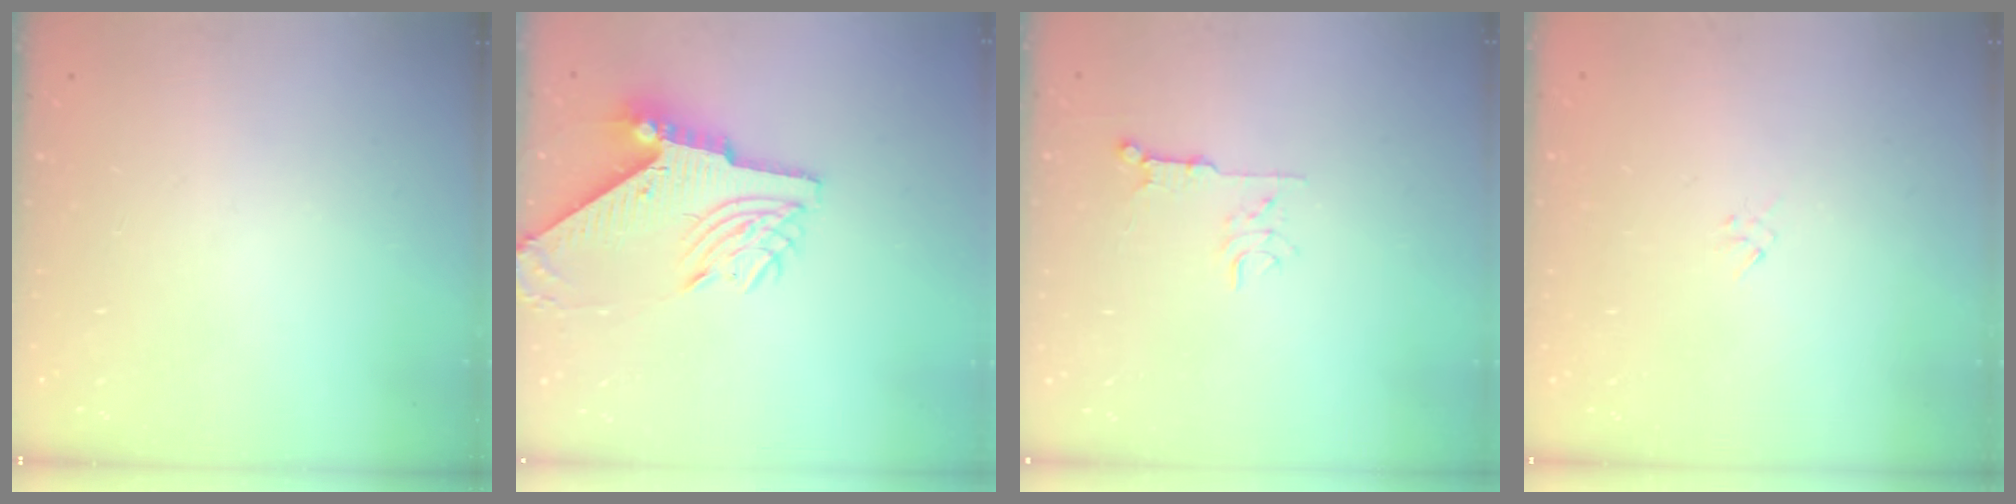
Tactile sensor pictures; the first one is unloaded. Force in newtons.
{"total": 12.0, "press": 11.9, "slide": 1.4}
{"total": 5.4, "press": 5.4, "slide": 0.7}
{"total": 1.3, "press": 1.3, "slide": 0.4}